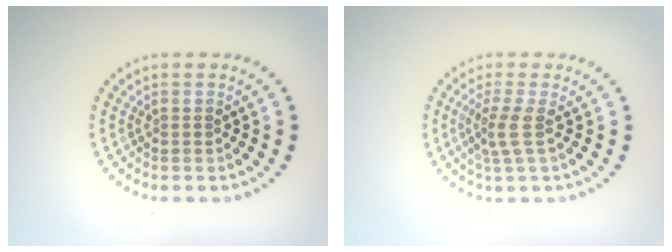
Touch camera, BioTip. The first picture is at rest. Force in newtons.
{"total": 2.2, "press": 1.7, "slide": 1.4}